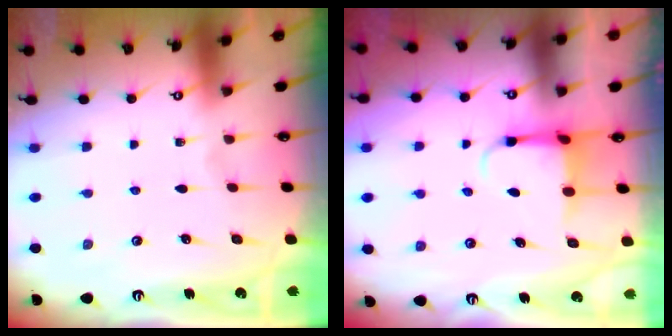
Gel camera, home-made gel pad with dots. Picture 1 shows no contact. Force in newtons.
{"total": 4.0, "press": 3.8, "slide": 1.2}